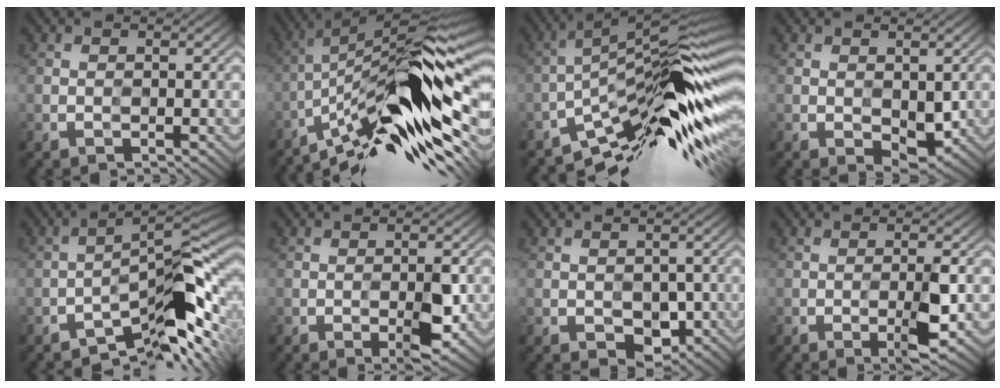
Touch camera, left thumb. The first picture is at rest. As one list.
[{"total": 16.6, "force": [-8.0, 3.8, 14.0], "torque": [-0.231, 0.015, -0.149]}, {"total": 14.2, "force": [-7.7, 3.0, 11.6], "torque": [-0.176, 0.015, -0.146]}, {"total": 3.2, "force": [-0.3, 2.1, 2.4], "torque": [-0.042, -0.005, 0.002]}, {"total": 10.5, "force": [-6.8, 2.3, 7.6], "torque": [-0.103, 0.009, -0.108]}, {"total": 3.3, "force": [-1.3, 0.5, 3.0], "torque": [-0.047, 0.004, -0.014]}, {"total": 2.8, "force": [-1.3, 2.0, 1.3], "torque": [-0.022, -0.006, -0.019]}, {"total": 3.2, "force": [-1.3, 0.1, 3.0], "torque": [-0.048, 0.007, -0.018]}]